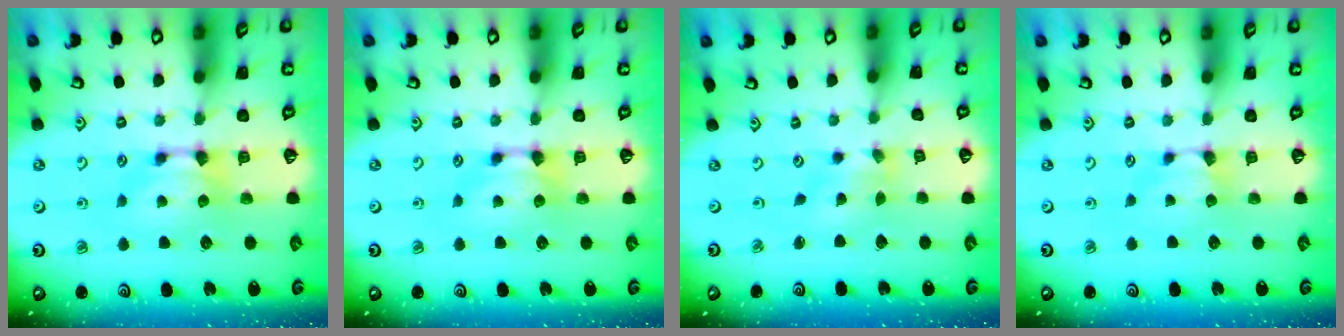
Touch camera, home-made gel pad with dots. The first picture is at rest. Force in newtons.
{"total": 0.0}
{"total": 1.8, "press": 1.6, "slide": 0.9}
{"total": 1.1, "press": 1.0, "slide": 0.2}